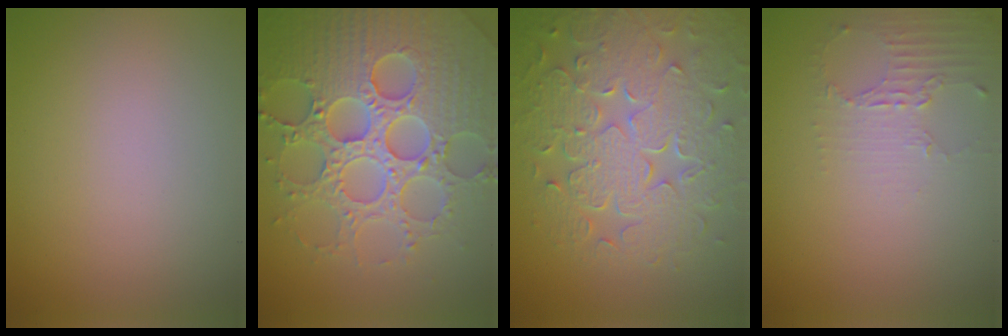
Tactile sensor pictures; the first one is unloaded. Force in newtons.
{"total": 8.0, "press": 7.8, "slide": 1.7}
{"total": 8.5, "press": 6.1, "slide": 5.9}
{"total": 2.2, "press": 1.6, "slide": 1.5}